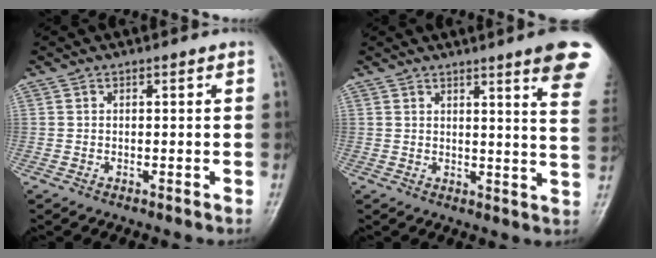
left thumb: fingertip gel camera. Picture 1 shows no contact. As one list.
[{"total": 11.9, "force": [7.7, 0.8, 9.1], "torque": [-0.093, -0.035, 0.077]}]